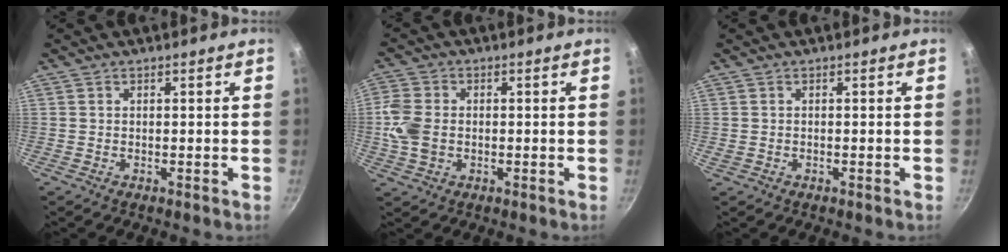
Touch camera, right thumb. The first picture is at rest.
{"total": 7.1, "force": [-0.5, 5.2, 4.7], "torque": [-0.096, 0.004, -0.016]}
{"total": 0.0}